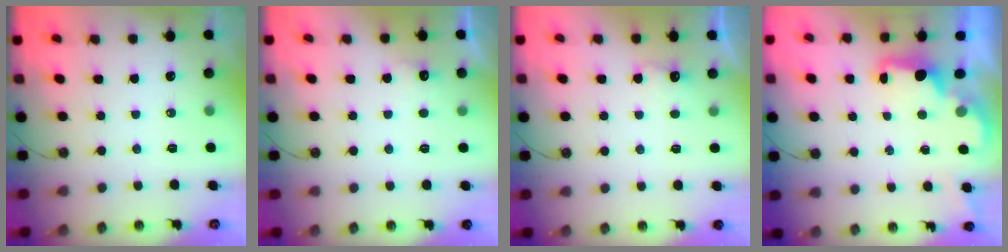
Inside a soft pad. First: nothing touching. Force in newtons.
{"total": 6.3, "press": 6.2, "slide": 1.4}
{"total": 3.8, "press": 3.8, "slide": 0.7}
{"total": 2.0, "press": 1.9, "slide": 0.8}